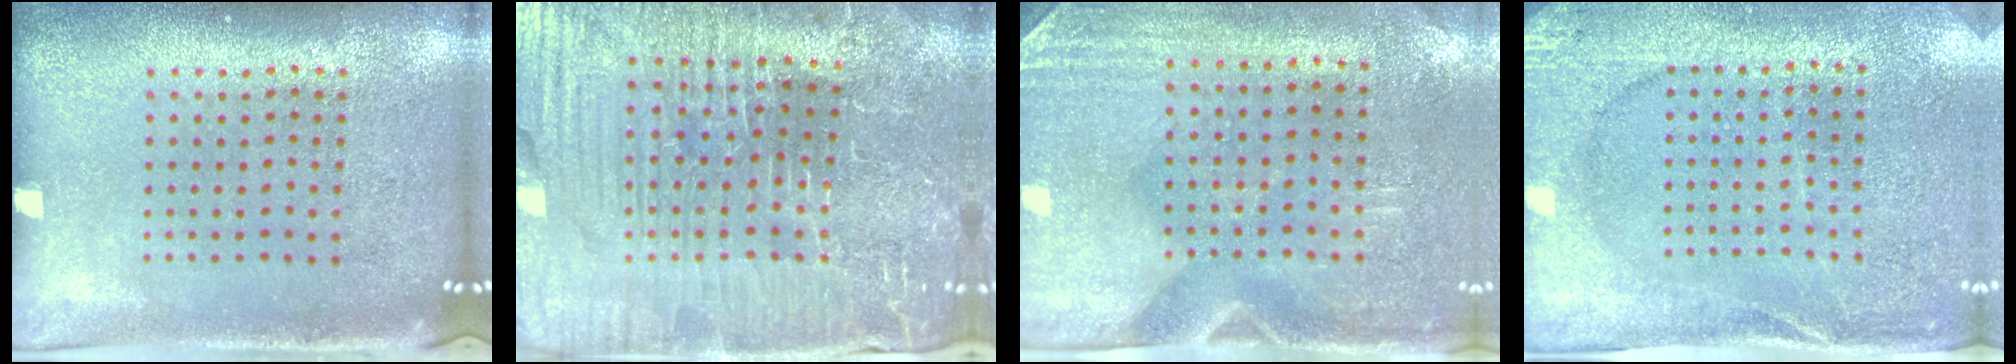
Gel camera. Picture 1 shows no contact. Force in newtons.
{"total": 4.8, "press": 4.7, "slide": 1.1}
{"total": 2.9, "press": 2.5, "slide": 1.5}
{"total": 2.6, "press": 2.5, "slide": 0.5}